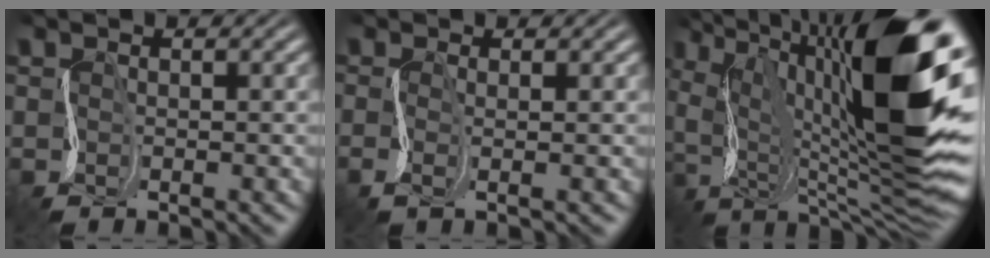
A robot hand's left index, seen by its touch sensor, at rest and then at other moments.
{"total": 1.3, "force": [0.0, 0.4, 1.2], "torque": [-0.030, -0.005, -0.007]}
{"total": 16.8, "force": [1.3, 7.1, 15.2], "torque": [-0.245, 0.025, 0.009]}